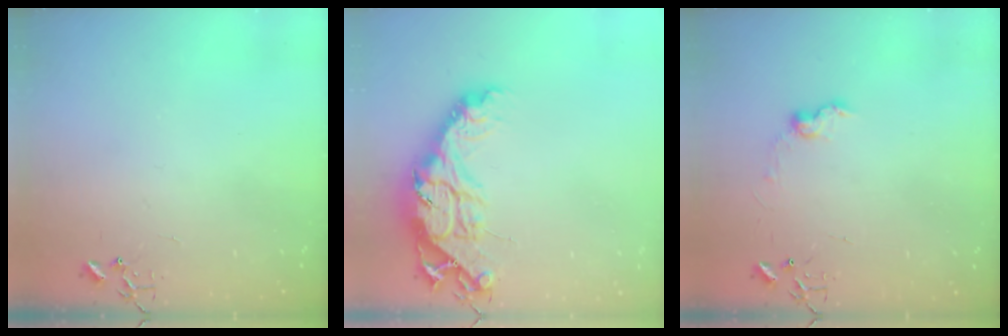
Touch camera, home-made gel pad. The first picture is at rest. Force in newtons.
{"total": 18.3, "press": 18.3, "slide": 1.4}
{"total": 7.8, "press": 7.8, "slide": 0.8}